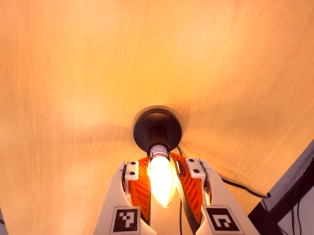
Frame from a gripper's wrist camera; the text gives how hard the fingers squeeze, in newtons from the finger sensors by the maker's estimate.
{"total": 18.5, "left": 23.3, "right": 13.7}